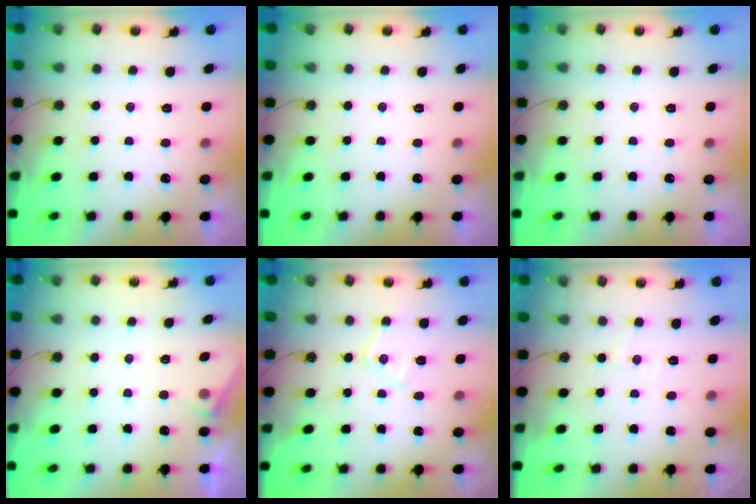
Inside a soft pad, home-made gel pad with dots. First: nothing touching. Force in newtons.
{"total": 0.0}
{"total": 0.0}
{"total": 4.9, "press": 4.8, "slide": 0.7}
{"total": 10.1, "press": 10.0, "slide": 0.6}
{"total": 3.5, "press": 3.4, "slide": 0.5}